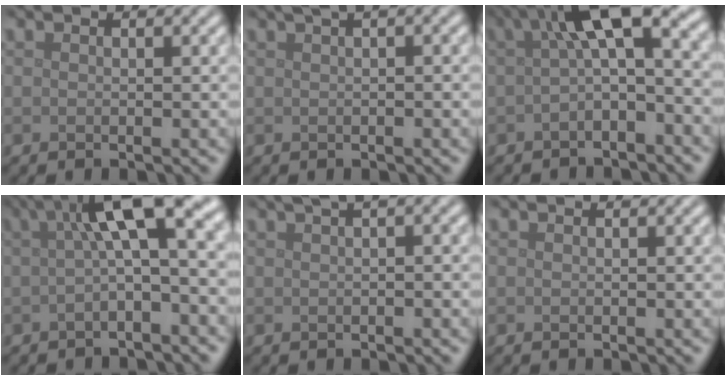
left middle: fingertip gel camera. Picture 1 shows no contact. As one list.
[{"total": 6.3, "force": [2.5, 2.9, 5.0], "torque": [-0.040, 0.032, 0.027]}, {"total": 7.7, "force": [1.0, 2.6, 7.2], "torque": [-0.108, 0.020, 0.002]}, {"total": 8.2, "force": [1.6, 2.2, 7.7], "torque": [-0.115, 0.021, 0.014]}, {"total": 7.3, "force": [3.0, 3.4, 5.7], "torque": [-0.043, 0.038, 0.031]}, {"total": 0.0}]